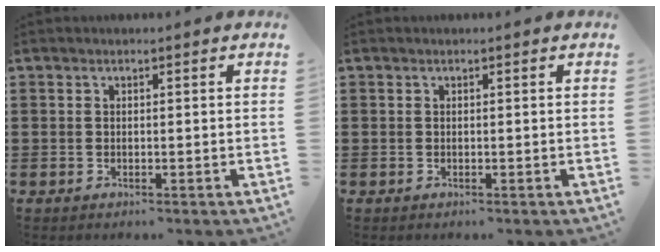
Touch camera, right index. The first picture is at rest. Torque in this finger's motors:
{"motor_torque": [0.03, 0.03, 0.00, 0.00]}